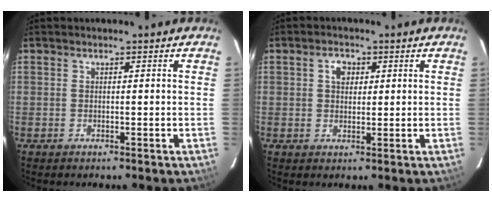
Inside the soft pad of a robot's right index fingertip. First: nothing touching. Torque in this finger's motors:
{"motor_torque": [0.17, -0.09, 0.15, 0.04]}